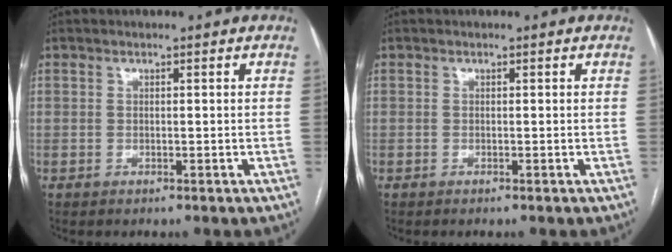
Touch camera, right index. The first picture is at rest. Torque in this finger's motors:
{"motor_torque": [-0.05, -0.01, -0.03, 0.00]}